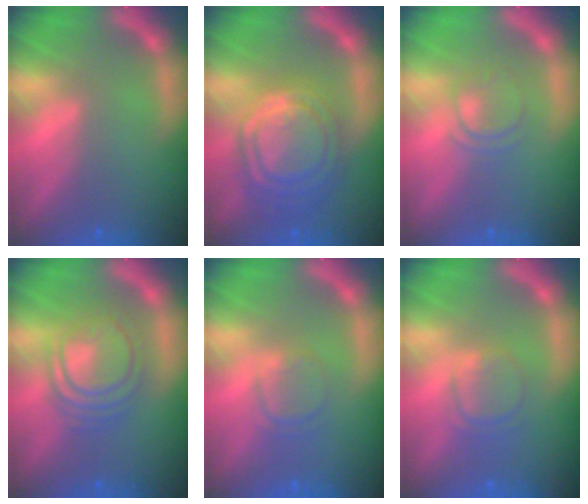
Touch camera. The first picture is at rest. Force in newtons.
{"total": 10.0}
{"total": 2.4}
{"total": 6.5}
{"total": 2.4}
{"total": 3.0}